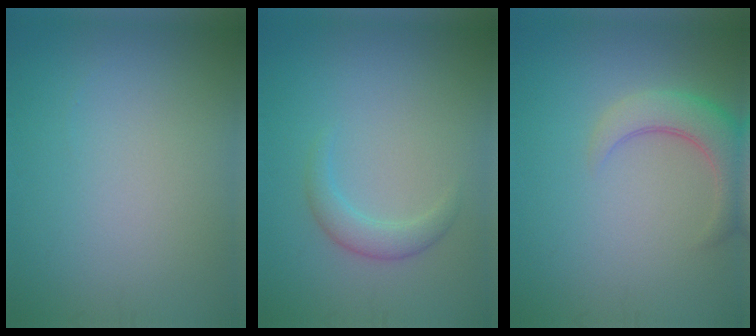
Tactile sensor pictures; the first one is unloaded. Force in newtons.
{"total": 2.0, "press": 2.0, "slide": 0.1}
{"total": 4.3, "press": 4.3, "slide": 0.4}